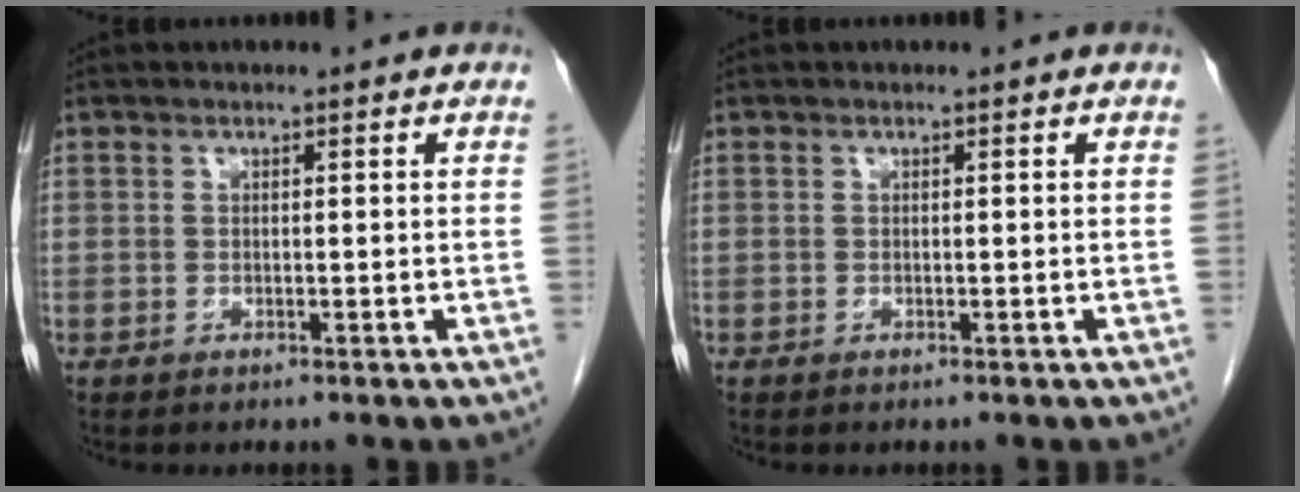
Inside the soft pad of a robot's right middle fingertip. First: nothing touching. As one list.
[{"total": 0.0}]